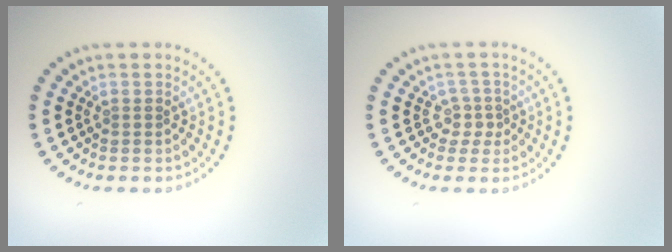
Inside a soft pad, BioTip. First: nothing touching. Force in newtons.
{"total": 1.7, "press": 1.1, "slide": 1.3}